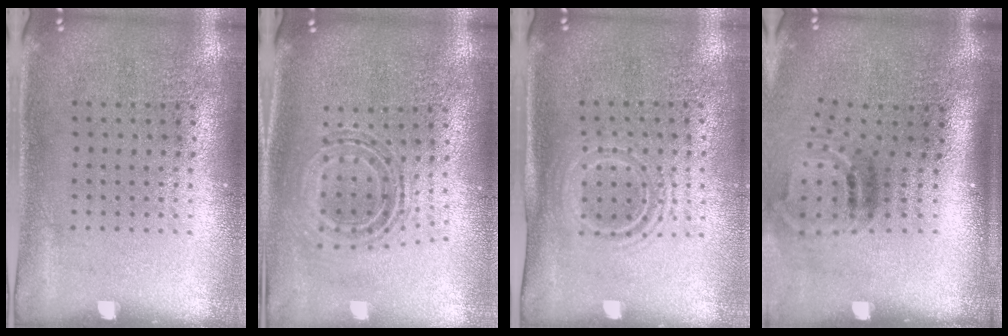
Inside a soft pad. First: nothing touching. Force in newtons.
{"total": 0.7, "press": 0.7, "slide": 0.2}
{"total": 1.5, "press": 1.2, "slide": 1.0}
{"total": 2.0, "press": 1.3, "slide": 1.6}